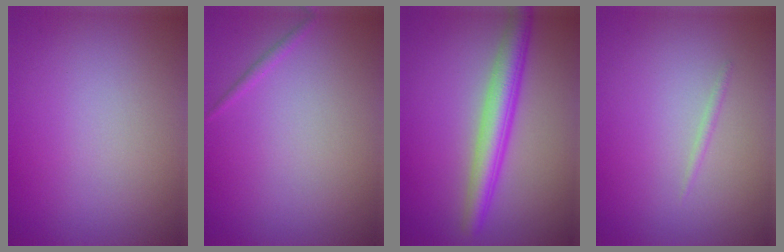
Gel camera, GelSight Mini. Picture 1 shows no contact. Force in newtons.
{"total": 0.6, "press": 0.6, "slide": 0.0}
{"total": 4.4, "press": 4.4, "slide": 0.0}
{"total": 0.5, "press": 0.5, "slide": 0.0}